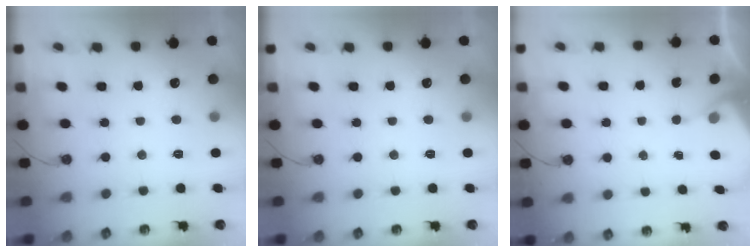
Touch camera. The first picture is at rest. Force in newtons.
{"total": 0.0}
{"total": 3.0, "press": 3.0, "slide": 0.5}